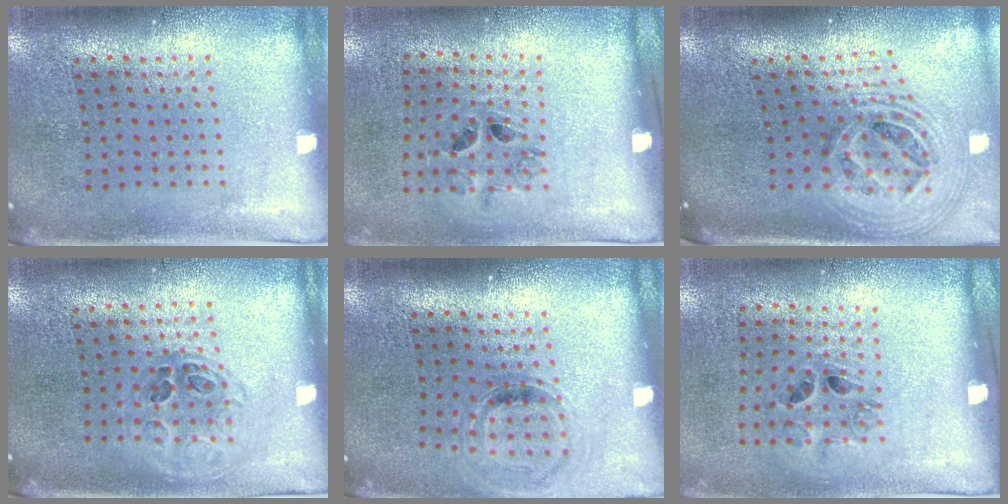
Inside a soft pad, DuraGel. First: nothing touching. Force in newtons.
{"total": 1.3, "press": 0.6, "slide": 1.1}
{"total": 2.7, "press": 1.9, "slide": 1.9}
{"total": 1.1, "press": 1.0, "slide": 0.5}
{"total": 0.9, "press": 0.9, "slide": 0.2}
{"total": 1.4, "press": 0.8, "slide": 1.2}